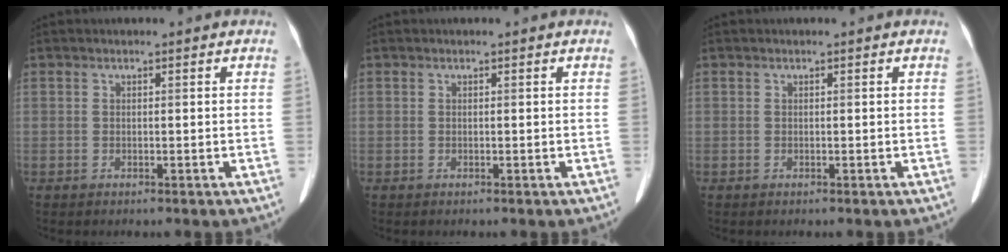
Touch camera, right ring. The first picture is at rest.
{"total": 0.0}
{"total": 0.0}